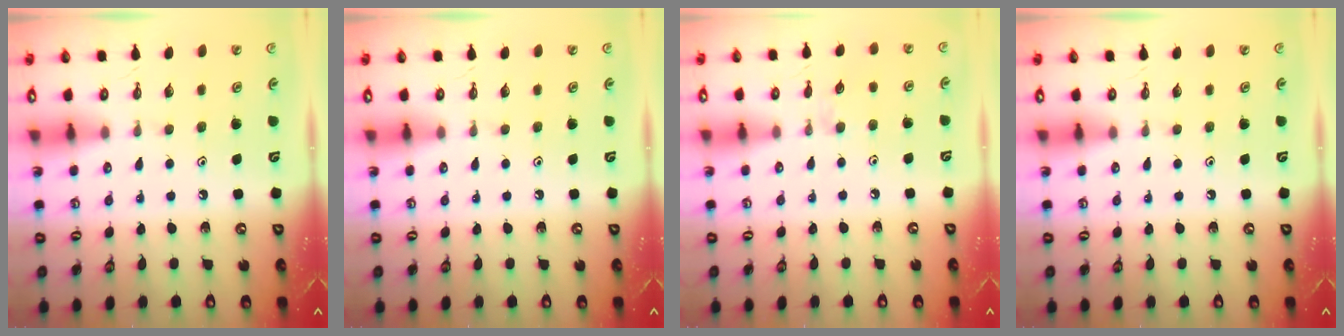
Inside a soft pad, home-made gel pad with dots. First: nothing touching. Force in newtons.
{"total": 0.0}
{"total": 2.9, "press": 2.9, "slide": 0.3}
{"total": 0.0}